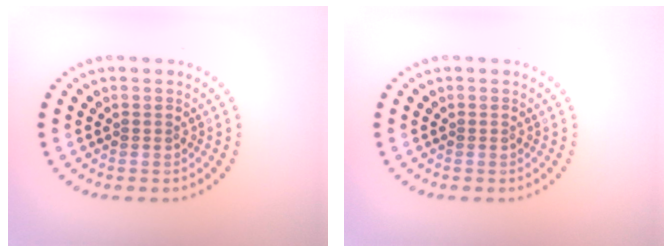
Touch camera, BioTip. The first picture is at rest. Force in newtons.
{"total": 0.0}